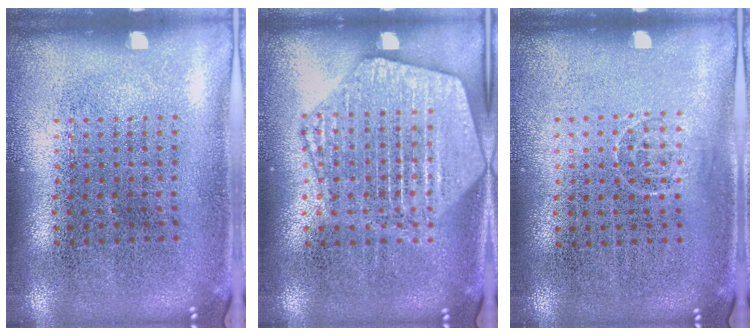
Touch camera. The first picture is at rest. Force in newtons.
{"total": 2.2, "press": 2.2, "slide": 0.2}
{"total": 0.7, "press": 0.5, "slide": 0.5}